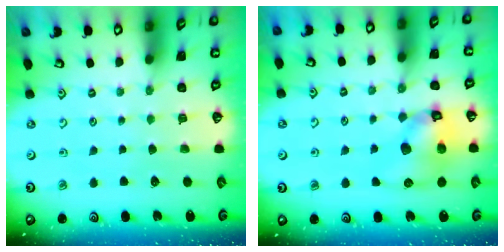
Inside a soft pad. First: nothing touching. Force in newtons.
{"total": 11.6, "press": 11.5, "slide": 1.6}